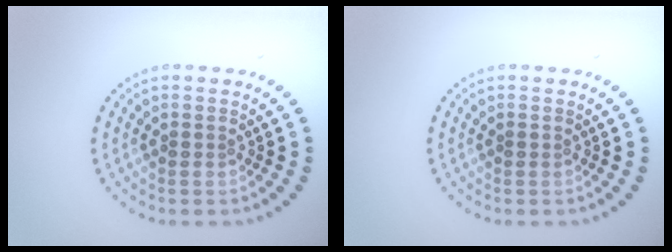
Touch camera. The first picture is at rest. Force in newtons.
{"total": 0.0}